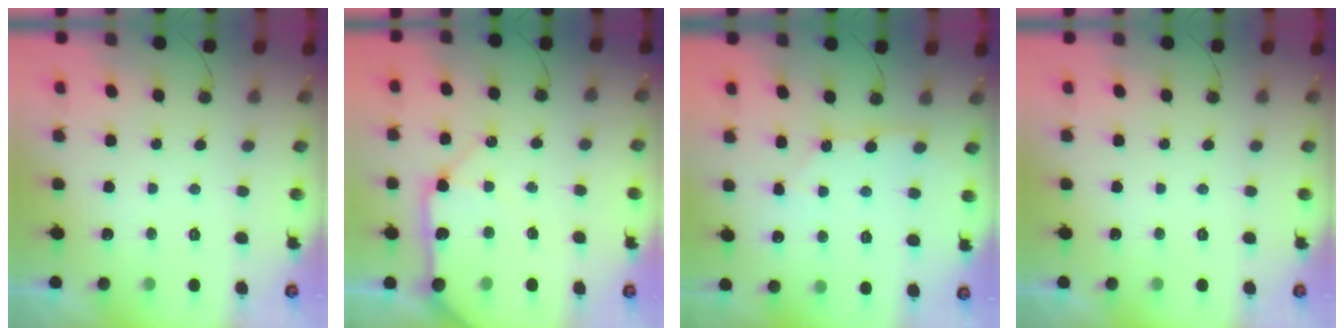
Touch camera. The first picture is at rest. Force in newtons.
{"total": 14.3, "press": 14.2, "slide": 2.2}
{"total": 2.8, "press": 2.8, "slide": 0.2}
{"total": 0.0}